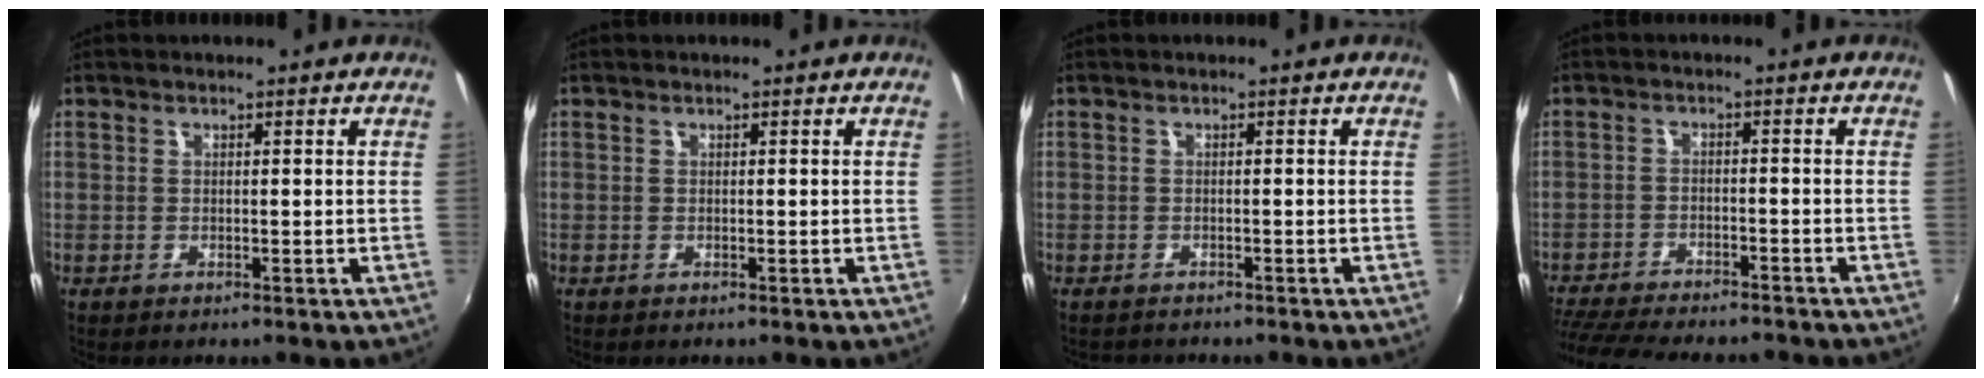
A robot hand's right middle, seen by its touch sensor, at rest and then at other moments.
{"total": 0.0}
{"total": 1.9, "force": [-1.8, 0.5, 0.3], "torque": [-0.010, -0.010, -0.027]}
{"total": 15.3, "force": [-13.4, 3.2, 6.6], "torque": [-0.148, -0.029, -0.211]}